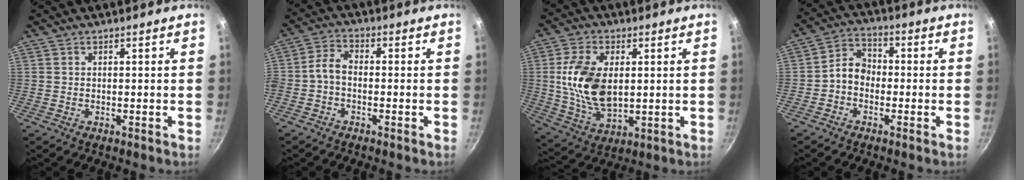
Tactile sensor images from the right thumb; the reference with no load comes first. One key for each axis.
{"total": 4.1, "fx": -1.4, "fy": 2.6, "fz": 2.8, "tx": -0.056, "ty": 0.029, "tz": -0.038}
{"total": 14.2, "fx": 1.6, "fy": 8.4, "fz": 11.4, "tx": -0.203, "ty": -0.012, "tz": 0.035}
{"total": 5.7, "fx": -1.5, "fy": 4.4, "fz": 3.2, "tx": -0.035, "ty": 0.028, "tz": -0.041}